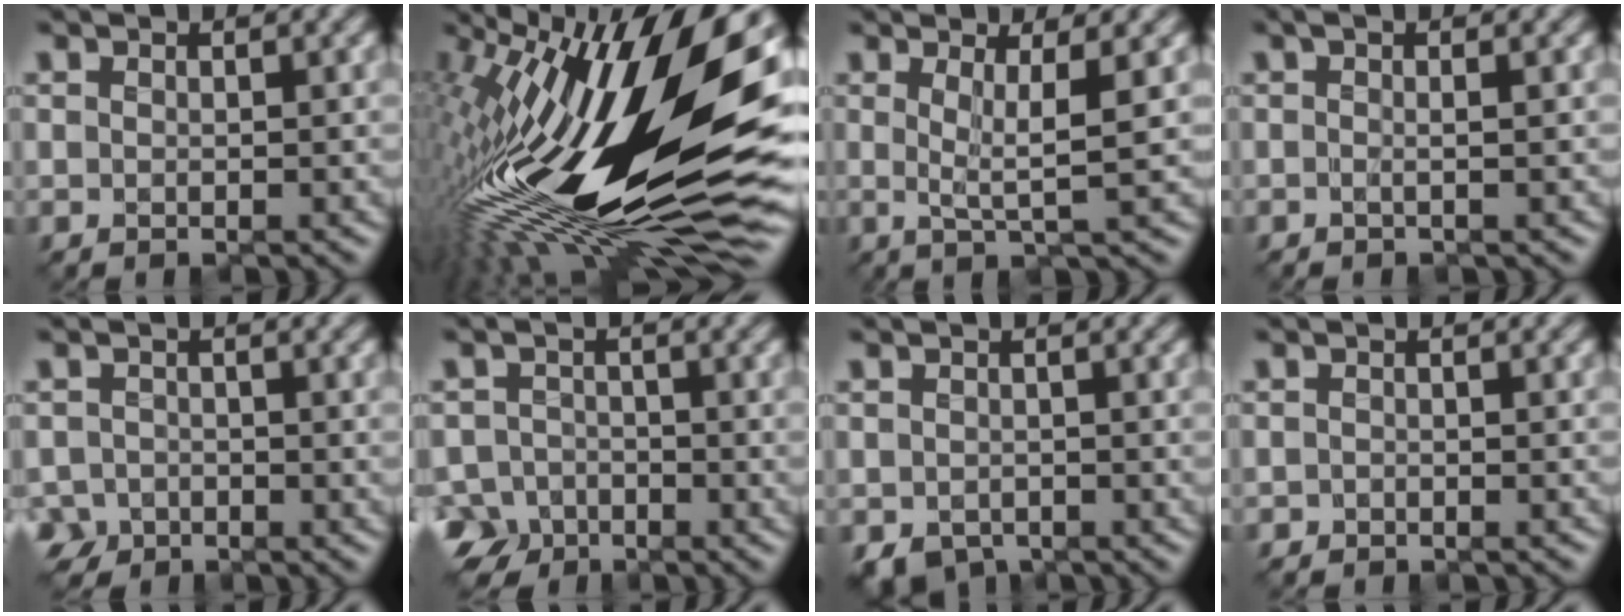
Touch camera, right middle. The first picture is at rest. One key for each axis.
{"total": 20.4, "fx": 0.8, "fy": 8.0, "fz": 18.7, "tx": -0.336, "ty": -0.036, "tz": -0.008}
{"total": 3.0, "fx": 0.2, "fy": 0.0, "fz": 3.0, "tx": -0.049, "ty": -0.003, "tz": 0.000}
{"total": 2.0, "fx": 0.8, "fy": 0.6, "fz": 1.7, "tx": -0.014, "ty": 0.012, "tz": -0.008}
{"total": 2.0, "fx": -1.2, "fy": 1.6, "fz": 0.3, "tx": -0.007, "ty": -0.002, "tz": -0.030}
{"total": 5.0, "fx": -3.5, "fy": 3.5, "fz": 0.8, "tx": -0.002, "ty": 0.000, "tz": -0.074}
{"total": 2.3, "fx": -1.5, "fy": 1.5, "fz": 1.0, "tx": -0.017, "ty": -0.007, "tz": -0.030}
{"total": 0.6, "fx": -0.6, "fy": 0.1, "fz": -0.2, "tx": 0.005, "ty": 0.001, "tz": -0.013}